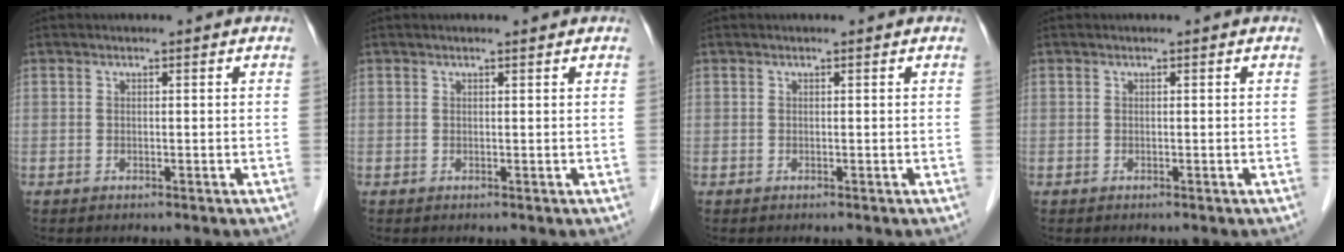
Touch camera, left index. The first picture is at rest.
{"total": 0.9, "force": [0.8, 0.0, 0.3], "torque": [-0.010, 0.004, 0.014]}
{"total": 0.0}
{"total": 0.0}